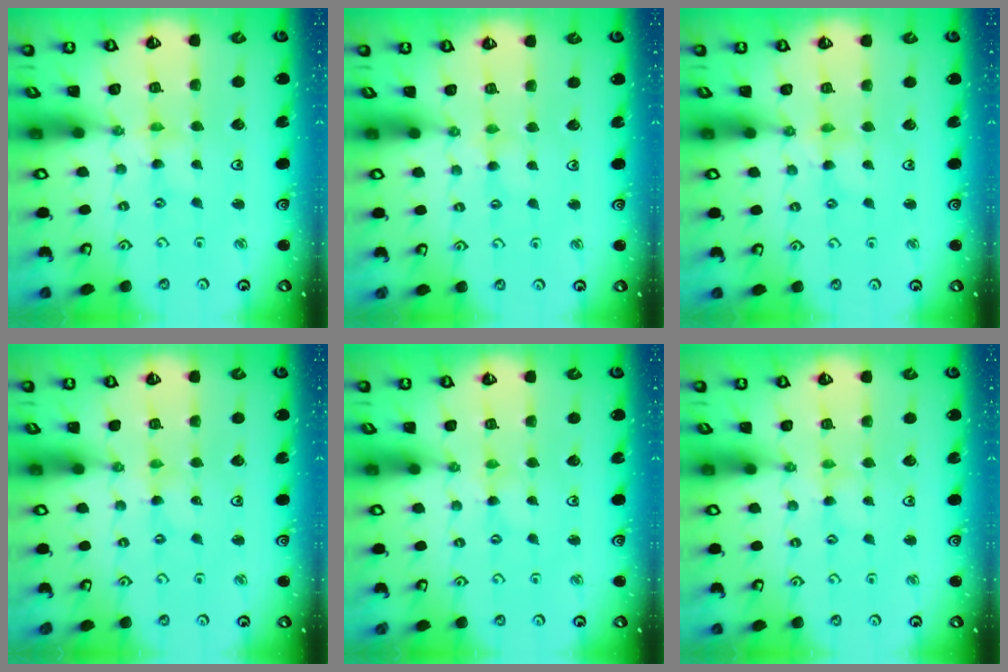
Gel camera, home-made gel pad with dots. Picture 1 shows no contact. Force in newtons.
{"total": 2.0, "press": 1.9, "slide": 0.3}
{"total": 1.7, "press": 1.6, "slide": 0.3}
{"total": 0.0}
{"total": 0.0}
{"total": 1.1, "press": 1.1, "slide": 0.2}